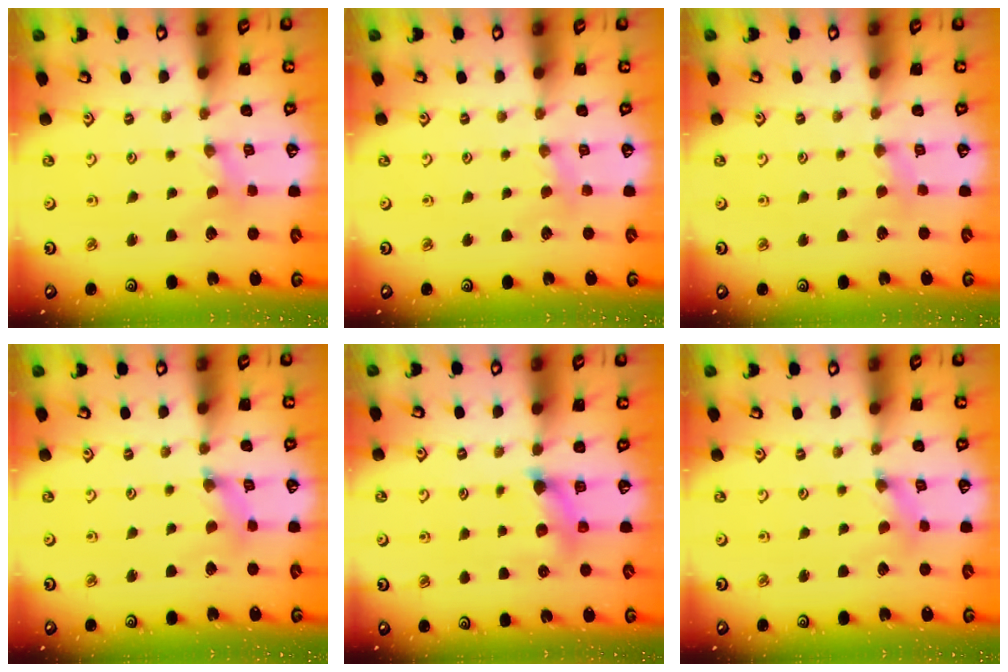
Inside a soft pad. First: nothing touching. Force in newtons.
{"total": 3.2, "press": 3.2, "slide": 0.5}
{"total": 3.3, "press": 3.2, "slide": 0.7}
{"total": 2.7, "press": 2.7, "slide": 0.3}
{"total": 6.8, "press": 6.8, "slide": 0.4}
{"total": 1.4, "press": 1.4, "slide": 0.2}